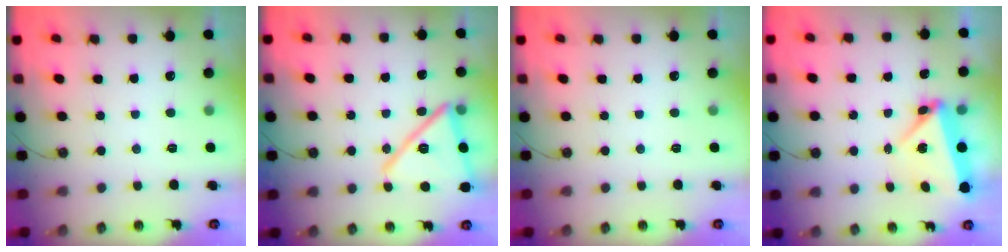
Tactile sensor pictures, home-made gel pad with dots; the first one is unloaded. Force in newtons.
{"total": 17.8, "press": 17.7, "slide": 2.1}
{"total": 0.0}
{"total": 9.1, "press": 4.7, "slide": 7.8}